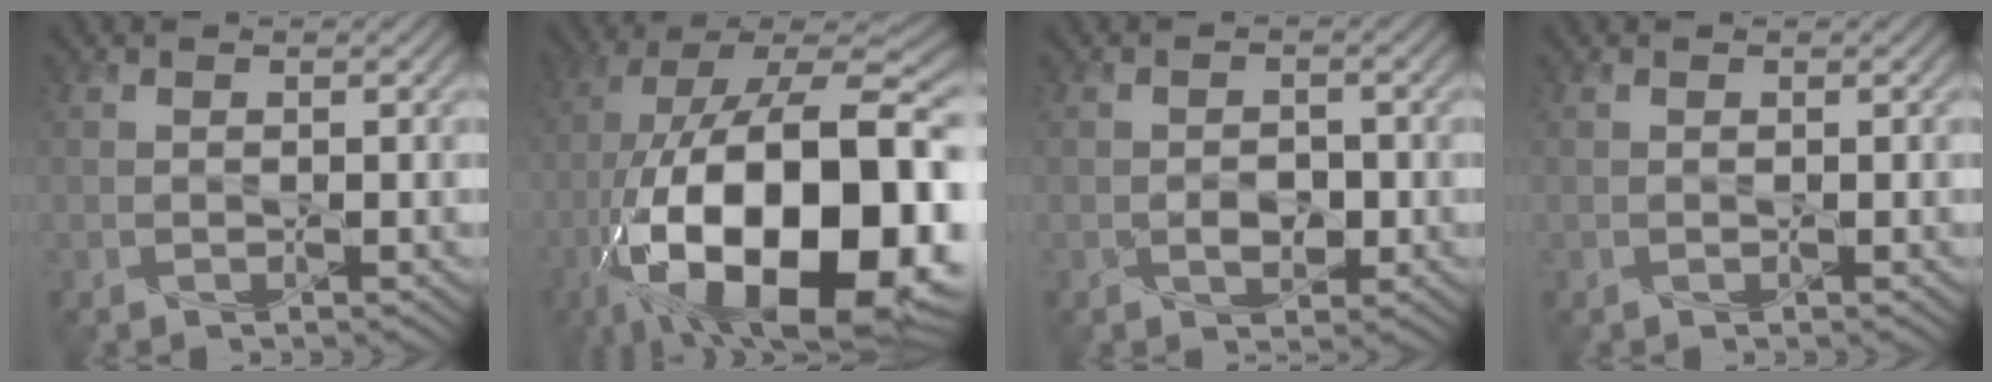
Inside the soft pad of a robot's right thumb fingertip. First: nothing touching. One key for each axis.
{"total": 23.2, "fx": -7.3, "fy": 10.5, "fz": 19.3, "tx": -0.356, "ty": -0.039, "tz": -0.094}
{"total": 2.6, "fx": -0.8, "fy": 1.8, "fz": 1.7, "tx": -0.030, "ty": -0.005, "tz": -0.011}
{"total": 0.0}